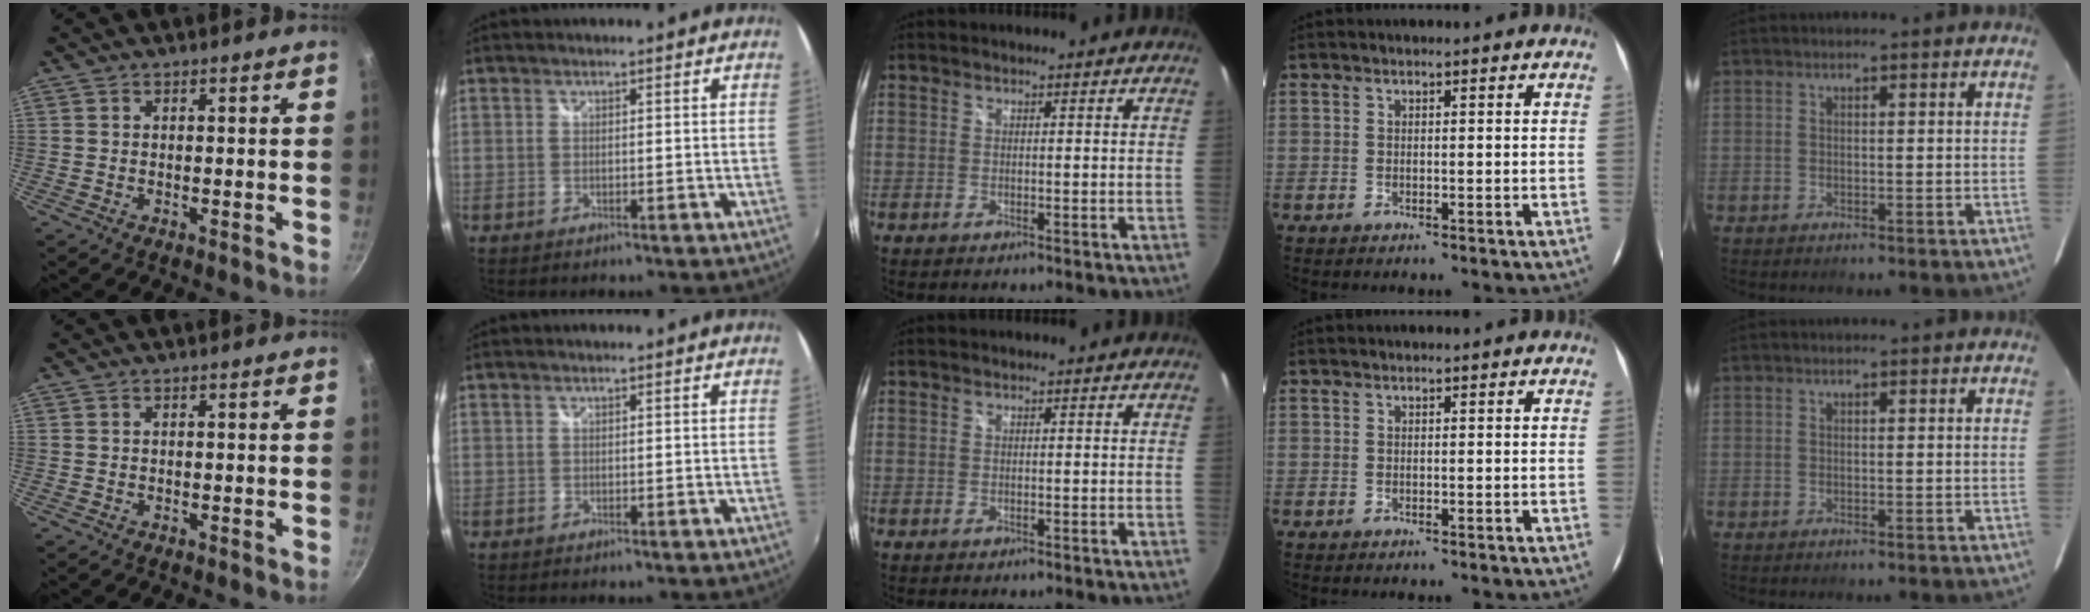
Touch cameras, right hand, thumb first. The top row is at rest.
{}